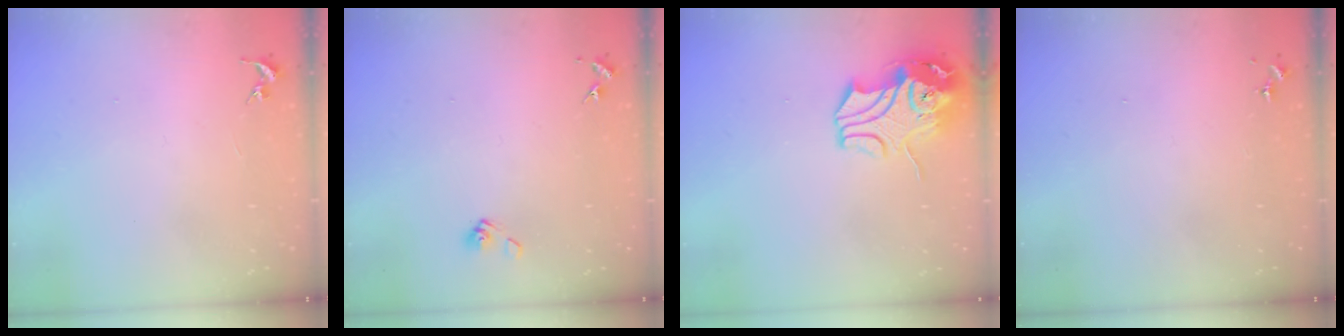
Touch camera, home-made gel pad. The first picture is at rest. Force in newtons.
{"total": 5.4, "press": 4.9, "slide": 2.3}
{"total": 12.0, "press": 11.8, "slide": 2.0}
{"total": 0.0}